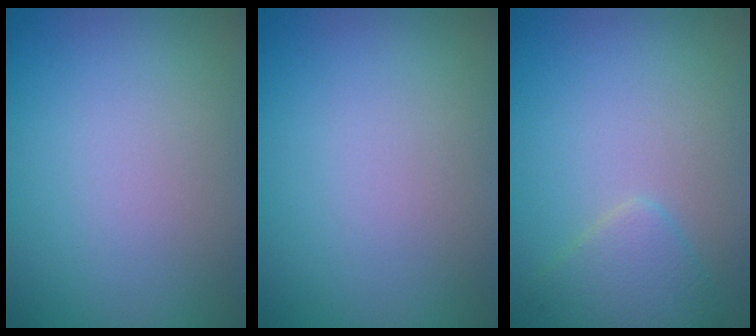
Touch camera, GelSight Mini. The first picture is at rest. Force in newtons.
{"total": 0.0}
{"total": 2.3, "press": 2.3, "slide": 0.1}